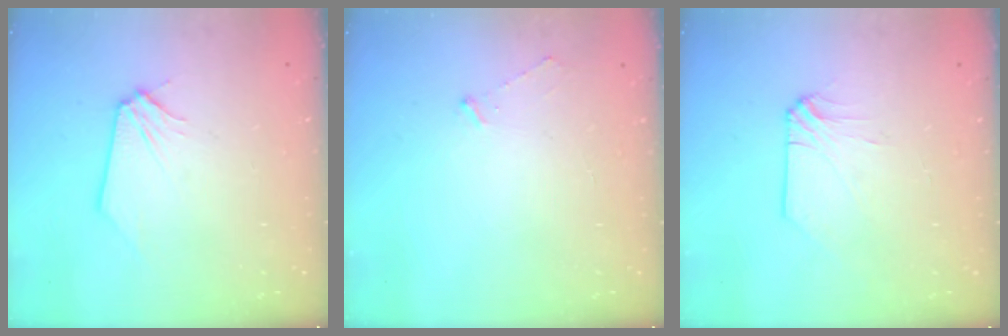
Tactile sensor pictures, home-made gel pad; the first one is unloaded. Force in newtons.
{"total": 3.5, "press": 3.4, "slide": 0.4}
{"total": 2.8, "press": 2.7, "slide": 0.6}